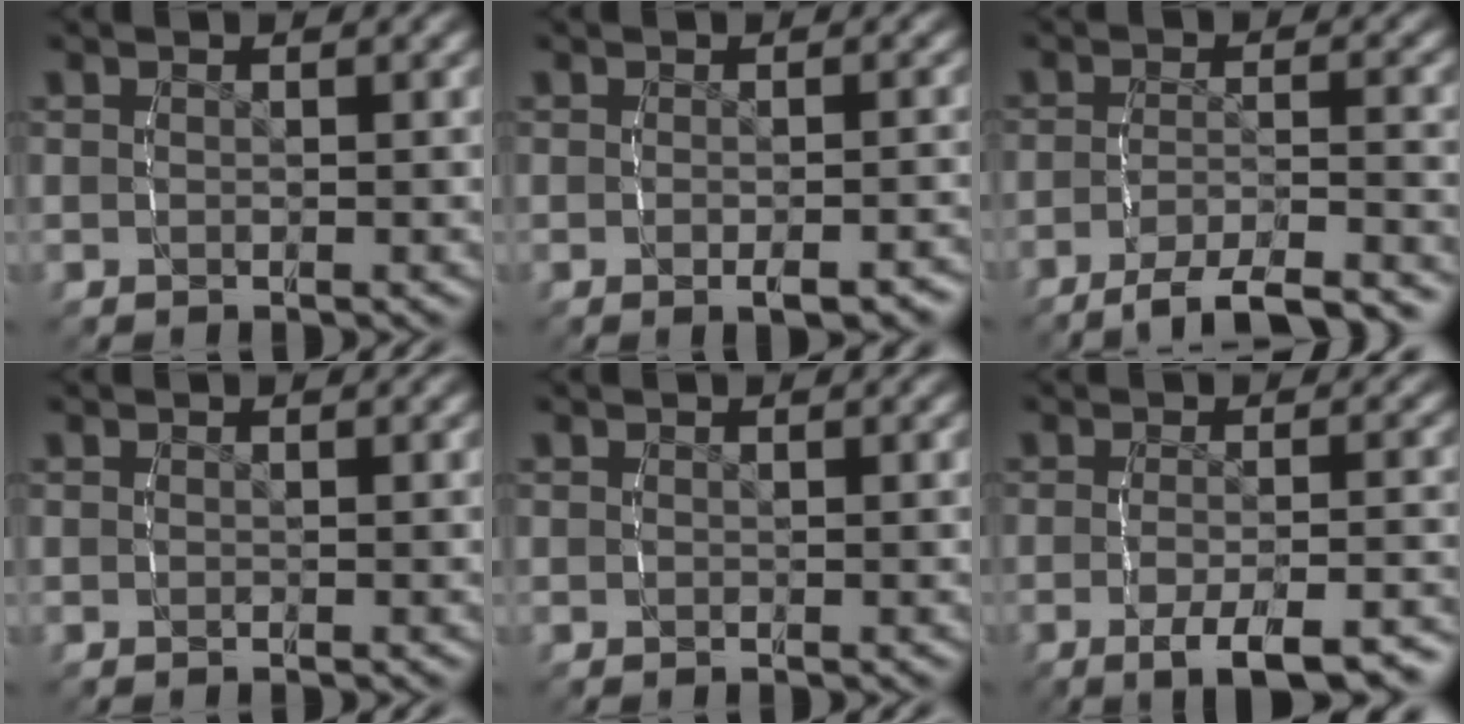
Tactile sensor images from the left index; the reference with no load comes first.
{"total": 1.7, "force": [-1.2, 0.3, 1.1], "torque": [-0.014, 0.007, -0.022]}
{"total": 8.0, "force": [-7.1, 1.4, 3.3], "torque": [-0.039, -0.014, -0.108]}
{"total": 0.0}
{"total": 0.0}
{"total": 5.8, "force": [-4.3, 1.1, 3.8], "torque": [-0.054, -0.008, -0.063]}